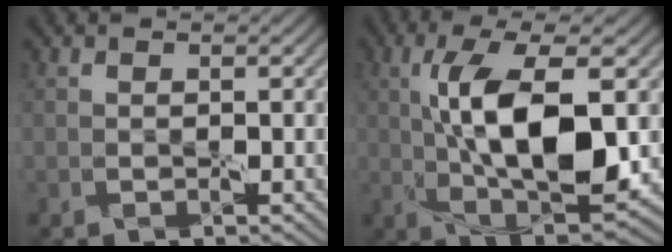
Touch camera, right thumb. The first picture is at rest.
{"total": 10.8, "force": [1.6, 4.1, 9.9], "torque": [-0.173, 0.007, 0.030]}